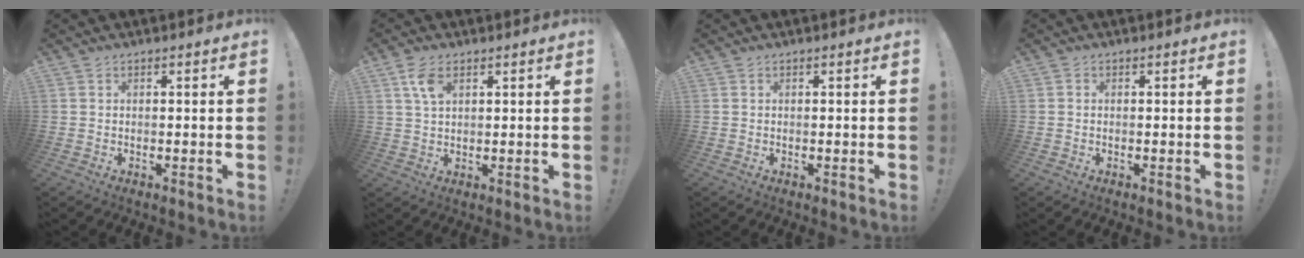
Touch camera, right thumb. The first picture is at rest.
{"total": 5.5, "force": [2.7, 2.7, 3.9], "torque": [-0.068, -0.008, 0.048]}
{"total": 0.0}
{"total": 0.0}